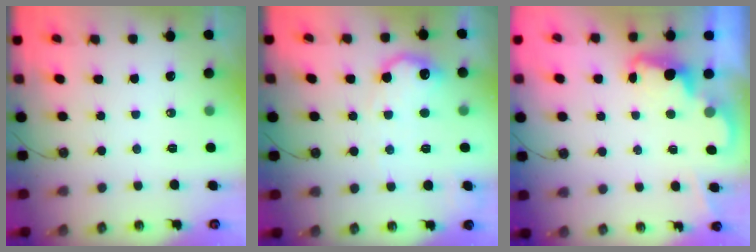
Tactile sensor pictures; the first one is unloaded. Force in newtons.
{"total": 11.7, "press": 11.7, "slide": 0.5}
{"total": 2.3, "press": 2.3, "slide": 0.5}